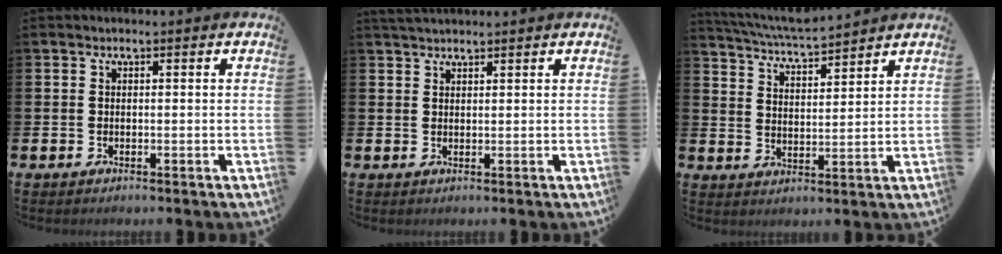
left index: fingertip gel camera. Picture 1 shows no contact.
{"total": 1.9, "force": [1.8, 0.3, 0.3], "torque": [-0.008, 0.002, 0.033]}
{"total": 5.8, "force": [5.7, 0.2, 1.0], "torque": [-0.045, -0.033, 0.102]}